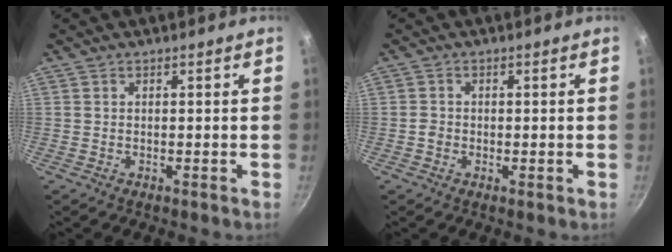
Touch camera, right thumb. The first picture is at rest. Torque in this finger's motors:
{"motor_torque": [0.27, 0.05, 0.22, 0.09, 0.04]}